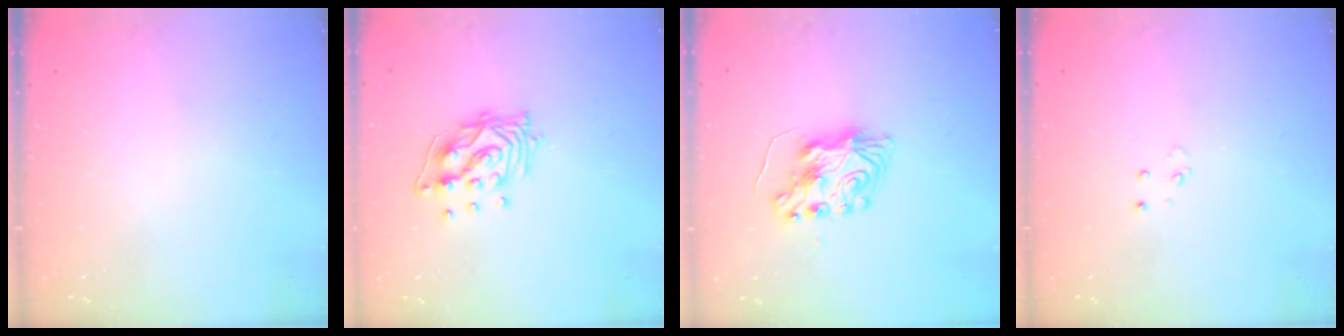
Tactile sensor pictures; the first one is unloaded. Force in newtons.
{"total": 12.0, "press": 12.0, "slide": 1.1}
{"total": 8.8, "press": 8.8, "slide": 0.6}
{"total": 3.0, "press": 3.0, "slide": 0.4}